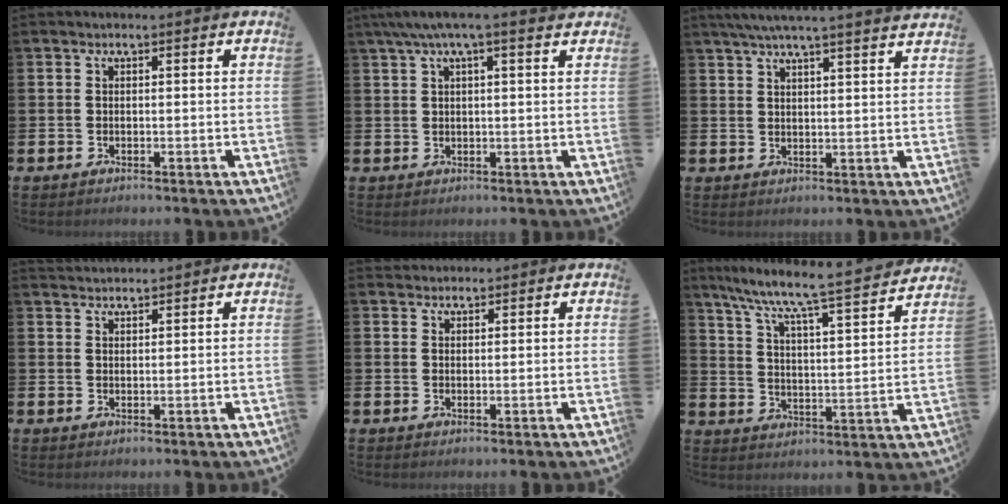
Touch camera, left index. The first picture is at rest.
{"total": 4.0, "force": [2.8, 0.7, 2.9], "torque": [-0.053, -0.001, 0.047]}
{"total": 5.4, "force": [5.0, -0.7, 1.9], "torque": [-0.053, -0.017, 0.089]}
{"total": 2.3, "force": [2.2, 0.3, -0.1], "torque": [0.003, -0.011, 0.040]}
{"total": 2.0, "force": [1.9, 0.6, -0.2], "torque": [0.014, -0.008, 0.033]}
{"total": 8.0, "force": [7.5, 0.2, 2.8], "torque": [-0.082, -0.066, 0.120]}